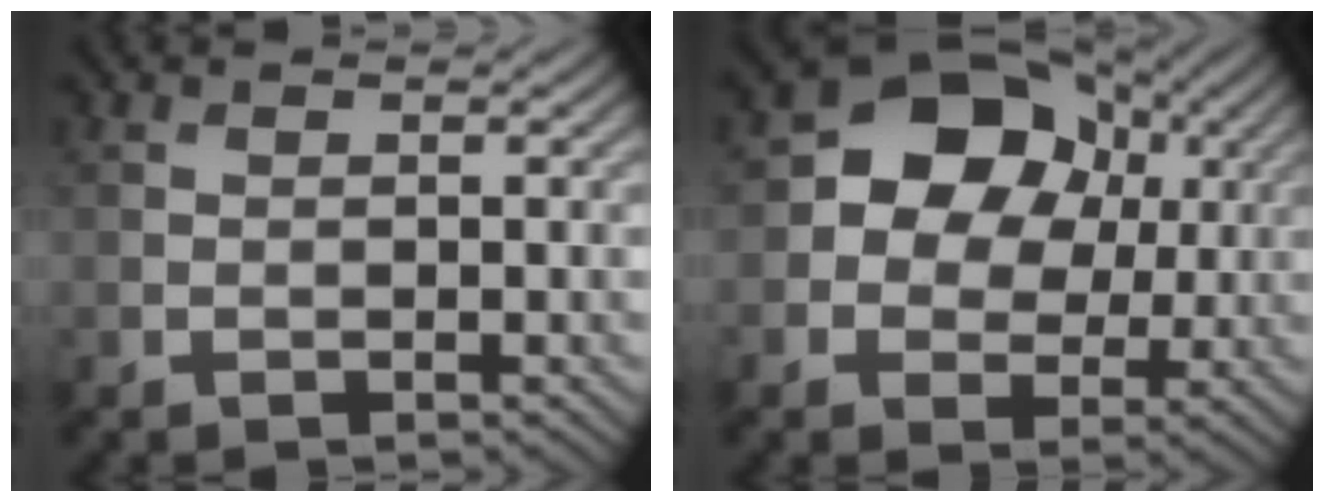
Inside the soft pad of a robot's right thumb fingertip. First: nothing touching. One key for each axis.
{"total": 9.6, "fx": 1.7, "fy": 7.8, "fz": 5.2, "tx": -0.082, "ty": 0.008, "tz": 0.008}